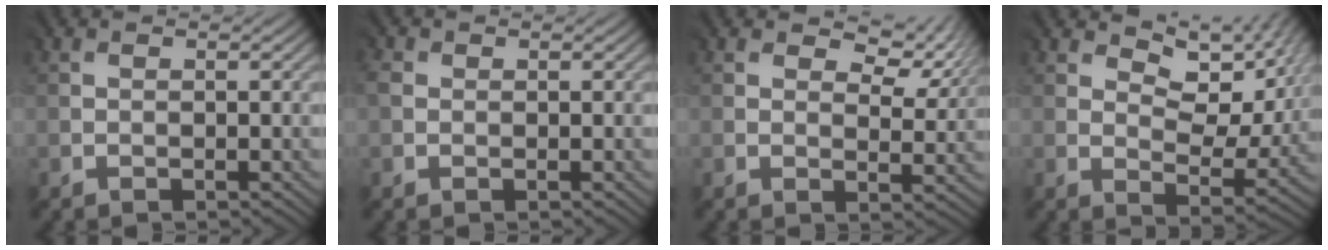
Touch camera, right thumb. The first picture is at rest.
{"total": 1.2, "force": [-0.2, 1.1, 0.1], "torque": [-0.005, -0.002, -0.008]}
{"total": 5.9, "force": [2.6, 3.2, 4.2], "torque": [-0.066, -0.007, 0.042]}
{"total": 8.7, "force": [4.0, 4.5, 6.3], "torque": [-0.100, -0.011, 0.066]}